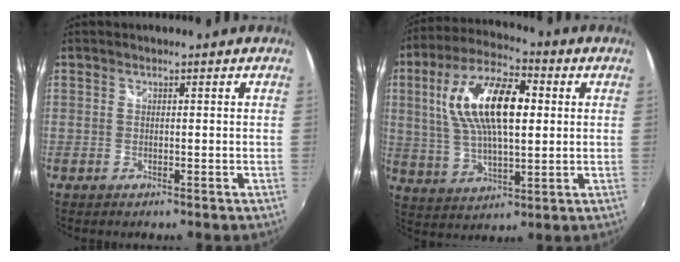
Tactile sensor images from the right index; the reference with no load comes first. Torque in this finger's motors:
{"motor_torque": [0.90, -0.13, 1.06, 0.21]}